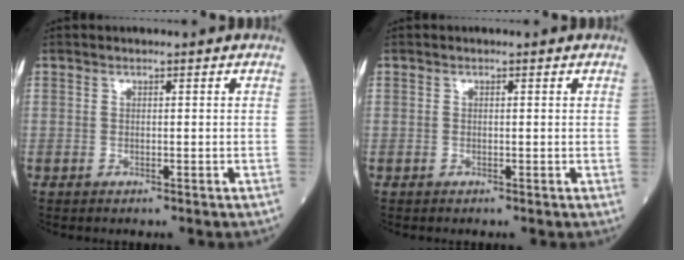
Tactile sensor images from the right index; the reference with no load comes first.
{"total": 0.0}